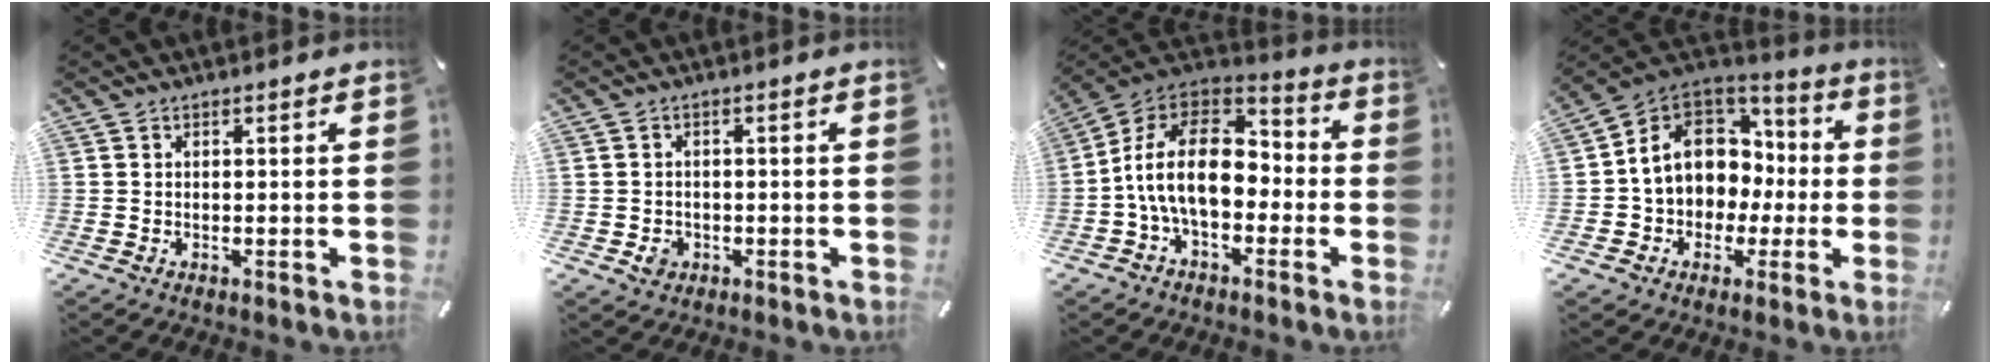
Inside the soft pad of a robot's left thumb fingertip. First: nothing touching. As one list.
[{"total": 3.0, "force": [-1.0, 2.5, 1.3], "torque": [-0.021, 0.004, -0.016]}, {"total": 18.0, "force": [-3.3, 11.4, 13.5], "torque": [-0.277, 0.030, -0.057]}, {"total": 11.4, "force": [1.0, 10.4, 4.6], "torque": [-0.108, -0.011, 0.029]}]